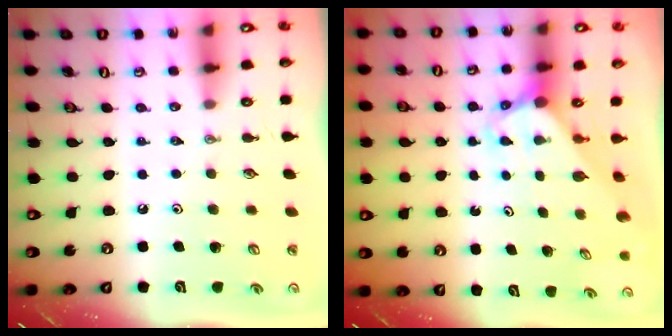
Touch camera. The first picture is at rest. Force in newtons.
{"total": 3.0, "press": 3.0, "slide": 0.2}